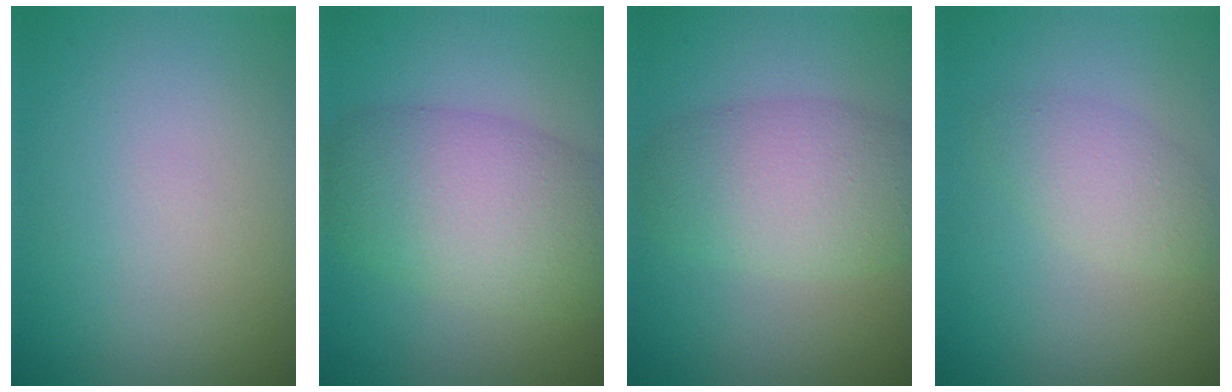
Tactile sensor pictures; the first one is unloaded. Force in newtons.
{"total": 7.8, "press": 7.8, "slide": 0.3}
{"total": 5.5, "press": 5.5, "slide": 0.2}
{"total": 2.7, "press": 2.7, "slide": 0.2}